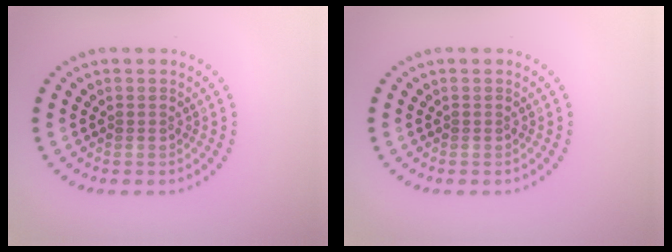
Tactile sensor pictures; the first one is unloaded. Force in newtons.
{"total": 0.0}